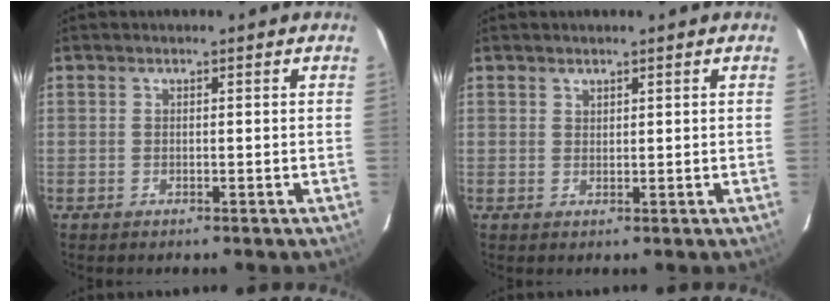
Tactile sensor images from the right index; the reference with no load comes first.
{"total": 0.9, "force": [0.9, 0.4, 0.1], "torque": [-0.002, 0.002, 0.017]}